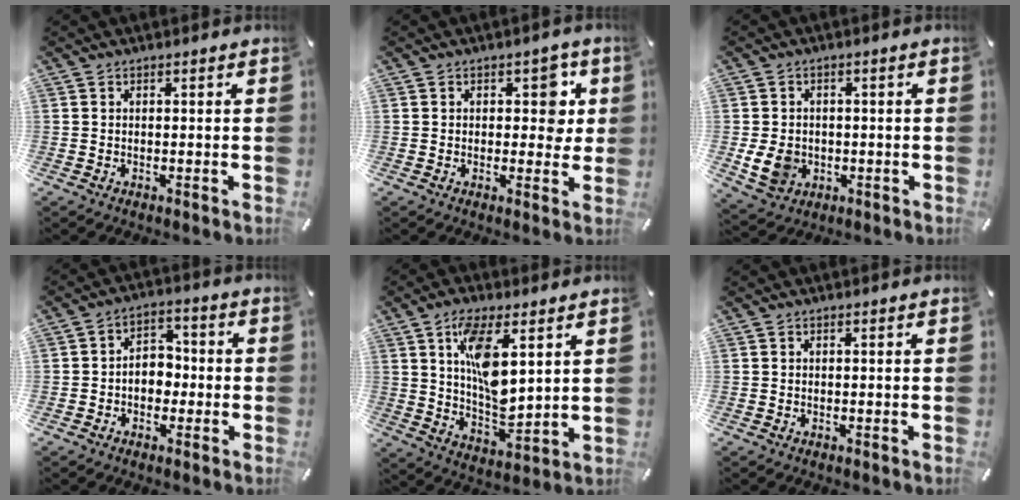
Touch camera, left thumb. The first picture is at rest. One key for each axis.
{"total": 6.9, "fx": 1.8, "fy": 4.5, "fz": 5.0, "tx": -0.040, "ty": -0.008, "tz": 0.019}
{"total": 6.8, "fx": -1.0, "fy": 5.8, "fz": 3.4, "tx": -0.072, "ty": 0.001, "tz": -0.019}
{"total": 5.8, "fx": -1.6, "fy": 4.7, "fz": 2.9, "tx": -0.048, "ty": 0.017, "tz": -0.030}
{"total": 12.9, "fx": 5.4, "fy": 5.8, "fz": 10.1, "tx": -0.192, "ty": -0.023, "tz": 0.090}
{"total": 0.0}